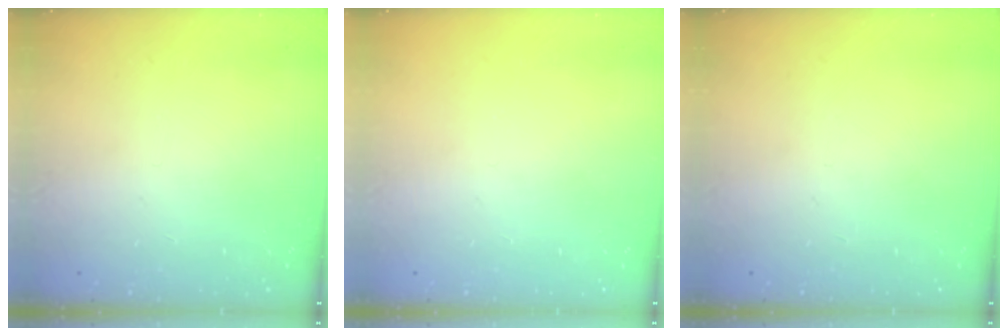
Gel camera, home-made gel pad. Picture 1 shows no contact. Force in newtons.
{"total": 0.0}
{"total": 0.0}